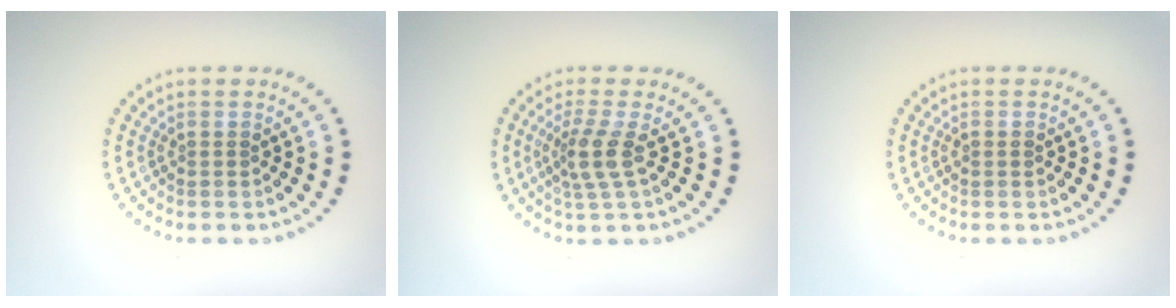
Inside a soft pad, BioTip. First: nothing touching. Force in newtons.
{"total": 2.7, "press": 2.0, "slide": 1.8}
{"total": 0.6, "press": 0.6, "slide": 0.1}